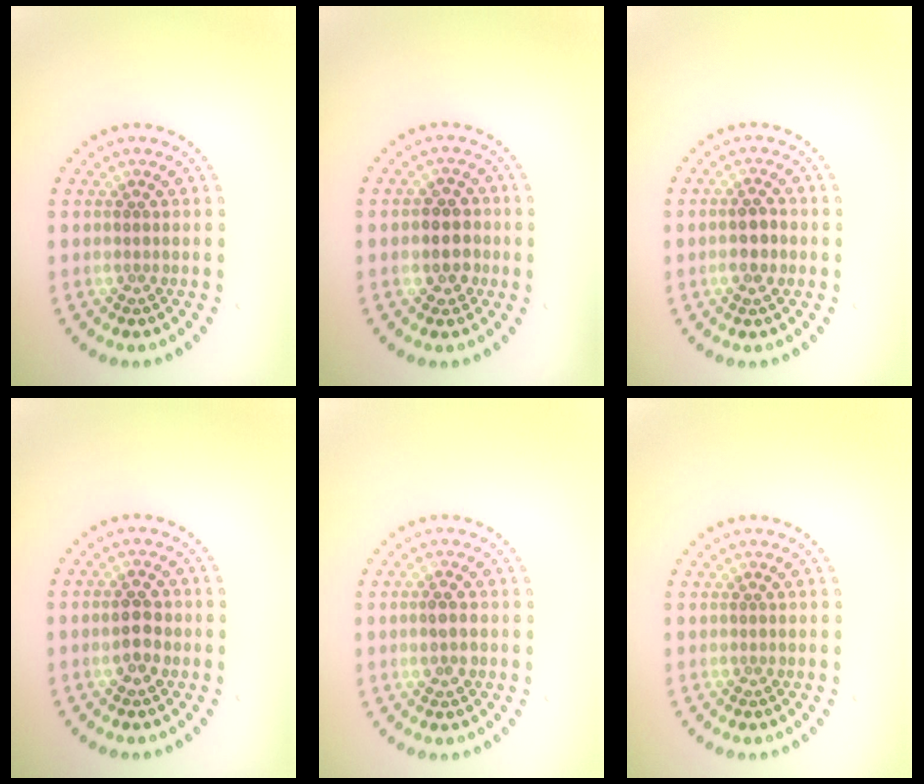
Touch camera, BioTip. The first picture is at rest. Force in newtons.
{"total": 2.7, "press": 2.7, "slide": 0.6}
{"total": 2.3, "press": 2.3, "slide": 0.6}
{"total": 2.5, "press": 2.5, "slide": 0.1}
{"total": 1.6, "press": 1.6, "slide": 0.3}
{"total": 0.0}